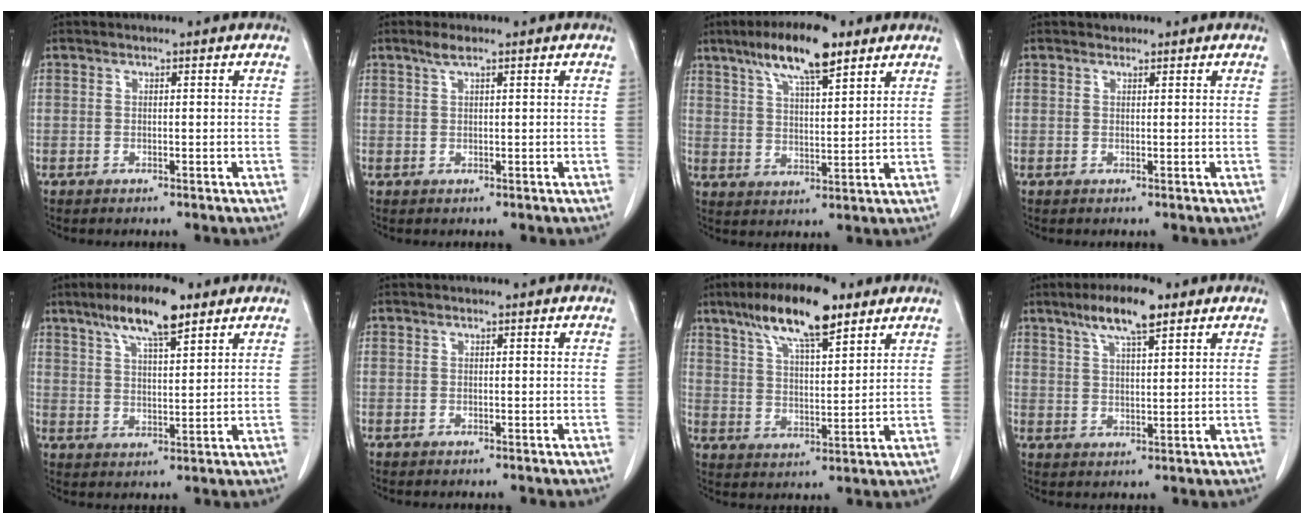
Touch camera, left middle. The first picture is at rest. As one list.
[{"total": 1.7, "force": [1.2, 0.1, 1.2], "torque": [-0.028, 0.003, 0.025]}, {"total": 11.1, "force": [7.3, 2.3, 8.0], "torque": [-0.144, 0.011, 0.125]}, {"total": 0.6, "force": [0.6, 0.3, 0.0], "torque": [-0.007, -0.001, 0.008]}, {"total": 9.7, "force": [6.5, 1.9, 7.0], "torque": [-0.126, 0.010, 0.112]}, {"total": 0.0}, {"total": 13.0, "force": [8.6, 2.9, 9.3], "torque": [-0.167, 0.012, 0.149]}, {"total": 7.8, "force": [5.2, 1.4, 5.7], "torque": [-0.109, 0.009, 0.090]}]